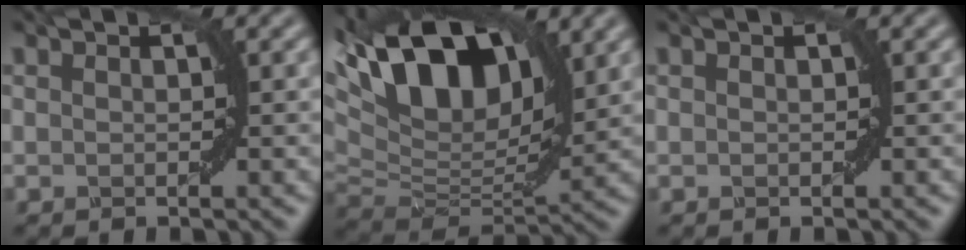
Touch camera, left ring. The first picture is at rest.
{"total": 13.9, "force": [7.6, 6.8, 9.5], "torque": [-0.190, 0.041, 0.127]}
{"total": 0.0}